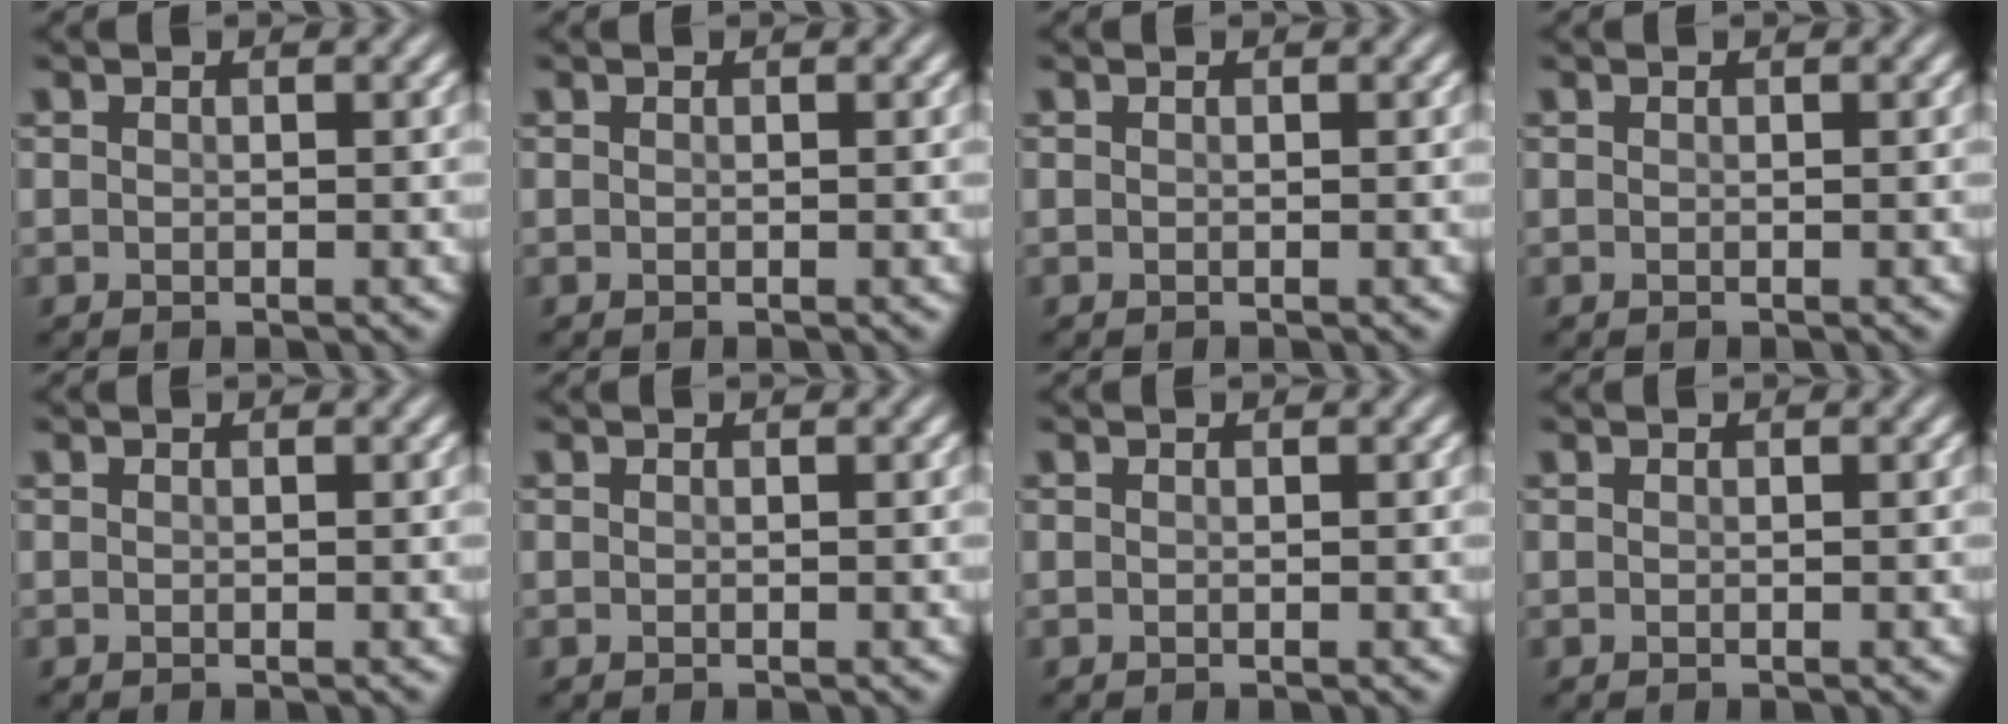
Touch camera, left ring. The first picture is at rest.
{"total": 0.0}
{"total": 0.0}
{"total": 0.0}
{"total": 0.0}
{"total": 0.0}
{"total": 0.0}
{"total": 0.0}